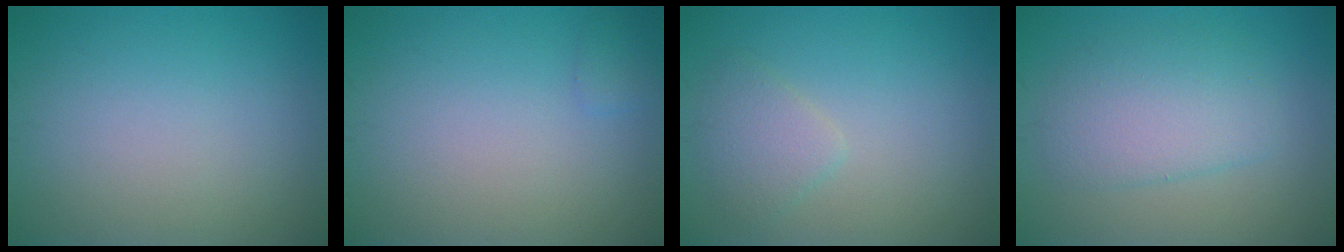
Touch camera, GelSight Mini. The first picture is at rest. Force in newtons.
{"total": 0.7, "press": 0.7, "slide": 0.0}
{"total": 2.2, "press": 2.2, "slide": 0.2}
{"total": 4.3, "press": 4.3, "slide": 0.2}